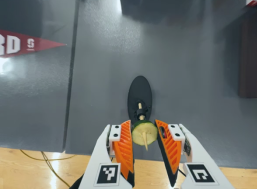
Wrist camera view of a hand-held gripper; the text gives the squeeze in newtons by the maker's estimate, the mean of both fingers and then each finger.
{"total": 7.2, "left": 6.5, "right": 7.8}